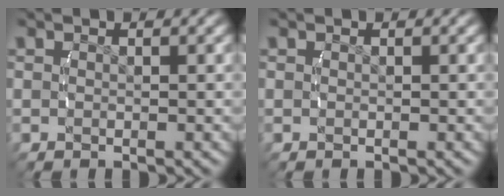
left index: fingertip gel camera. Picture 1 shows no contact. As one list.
[{"total": 0.0}]